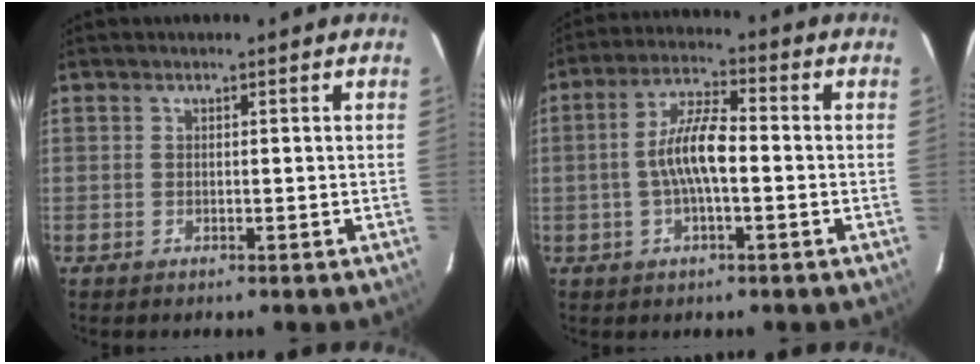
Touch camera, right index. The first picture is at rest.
{"total": 8.3, "force": [-1.3, 2.2, 8.0], "torque": [-0.159, 0.011, -0.025]}